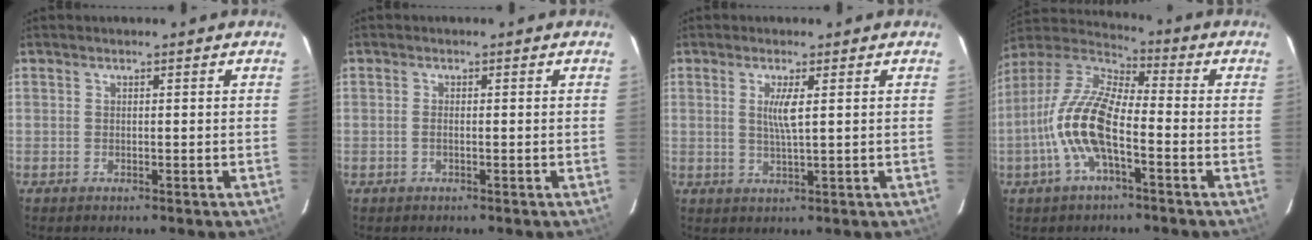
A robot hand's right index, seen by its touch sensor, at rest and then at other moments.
{"total": 0.8, "force": [-0.3, 0.3, 0.7], "torque": [-0.017, 0.001, -0.007]}
{"total": 3.4, "force": [0.9, -0.1, 3.3], "torque": [-0.064, -0.006, 0.016]}
{"total": 14.0, "force": [-4.6, 5.0, 12.2], "torque": [-0.255, 0.003, -0.095]}